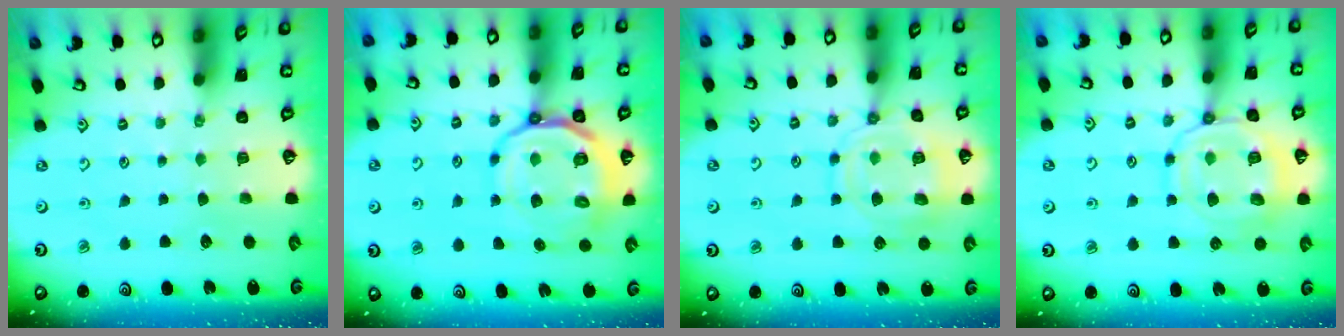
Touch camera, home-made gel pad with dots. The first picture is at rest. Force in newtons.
{"total": 15.3, "press": 15.1, "slide": 2.6}
{"total": 13.5, "press": 13.5, "slide": 1.2}
{"total": 13.7, "press": 13.7, "slide": 1.1}